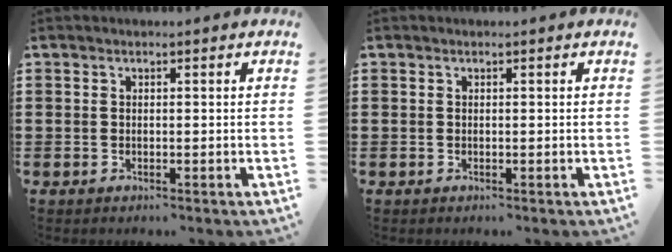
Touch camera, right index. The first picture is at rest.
{"total": 0.0}